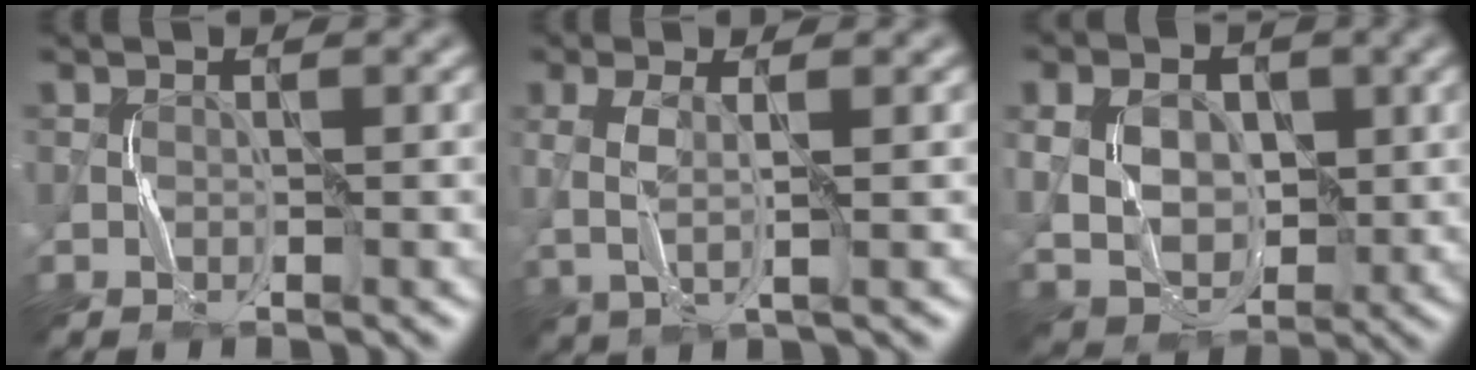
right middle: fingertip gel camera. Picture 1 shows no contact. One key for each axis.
{"total": 2.9, "fx": 0.2, "fy": 0.7, "fz": 2.8, "tx": -0.064, "ty": -0.001, "tz": 0.007}
{"total": 6.4, "fx": 0.9, "fy": 4.7, "fz": 4.2, "tx": -0.086, "ty": -0.004, "tz": 0.020}